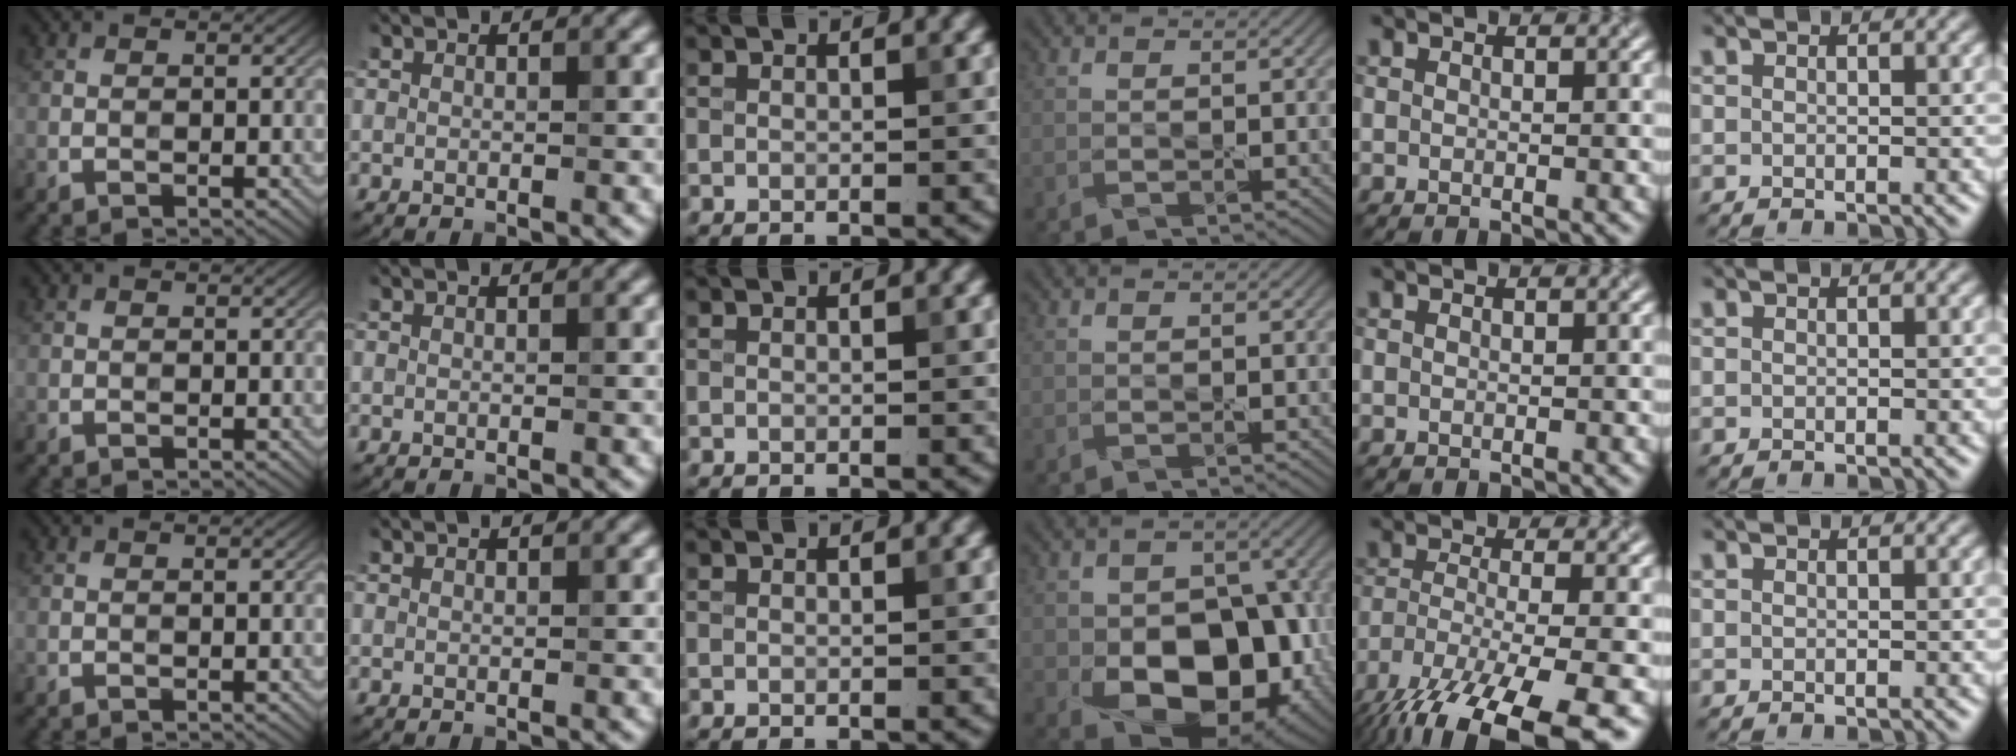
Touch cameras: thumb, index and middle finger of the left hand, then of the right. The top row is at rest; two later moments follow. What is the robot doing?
{"motion": "peel", "object": "envelope seal"}